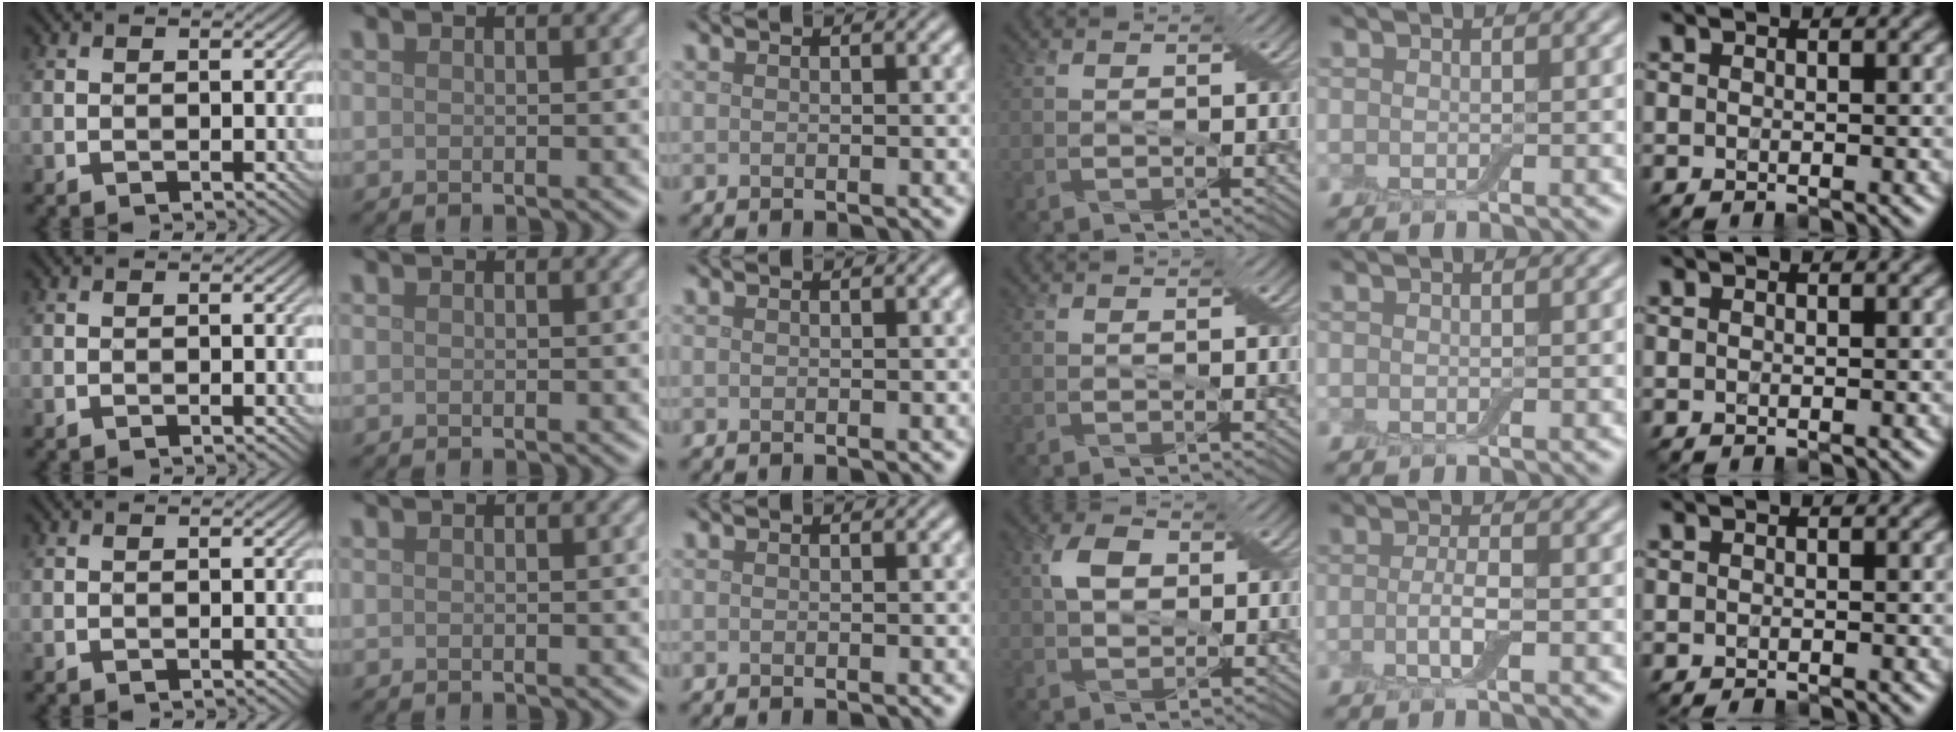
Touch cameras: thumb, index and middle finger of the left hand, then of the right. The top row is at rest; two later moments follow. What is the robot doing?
{"motion": "fold", "object": "apron"}